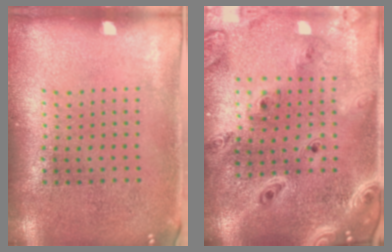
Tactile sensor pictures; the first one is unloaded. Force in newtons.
{"total": 2.5, "press": 2.2, "slide": 1.1}